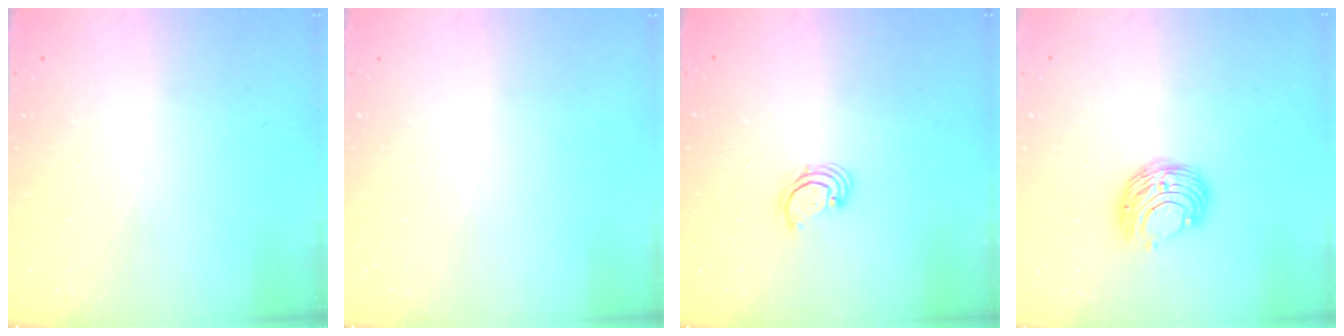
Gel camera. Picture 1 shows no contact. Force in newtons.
{"total": 0.0}
{"total": 2.6, "press": 2.6, "slide": 0.3}
{"total": 9.0, "press": 9.0, "slide": 0.4}